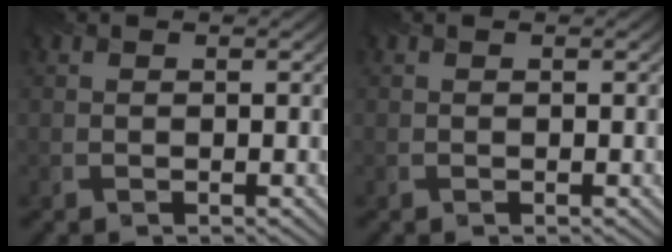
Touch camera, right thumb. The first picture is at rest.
{"total": 0.0}